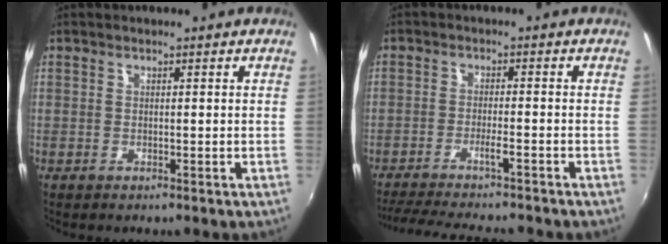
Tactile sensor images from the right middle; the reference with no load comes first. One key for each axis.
{"total": 12.0, "fx": -10.6, "fy": 0.1, "fz": 5.6, "tx": -0.119, "ty": -0.012, "tz": -0.168}